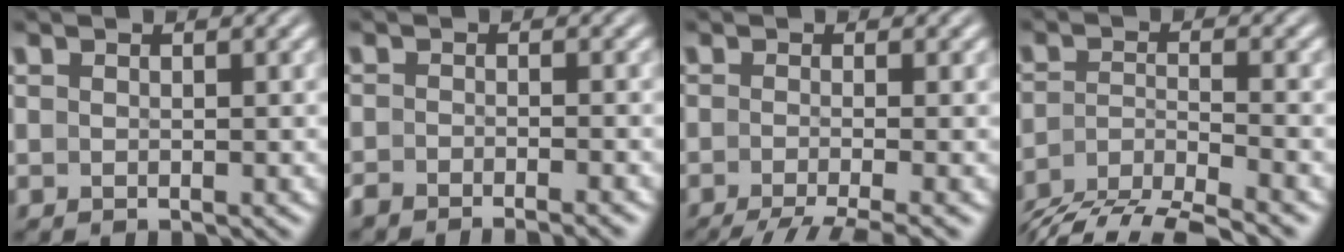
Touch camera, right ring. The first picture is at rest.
{"total": 3.5, "force": [-3.3, 0.9, 0.9], "torque": [-0.006, -0.002, -0.056]}
{"total": 7.9, "force": [-6.5, 2.6, 3.8], "torque": [-0.055, -0.022, -0.088]}
{"total": 7.7, "force": [-5.6, 3.7, 3.9], "torque": [-0.070, -0.021, -0.085]}